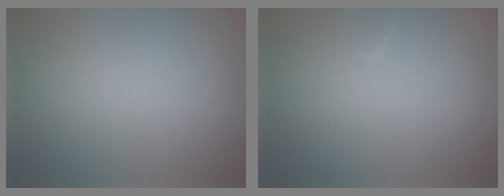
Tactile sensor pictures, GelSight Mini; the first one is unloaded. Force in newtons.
{"total": 0.6, "press": 0.6, "slide": 0.0}